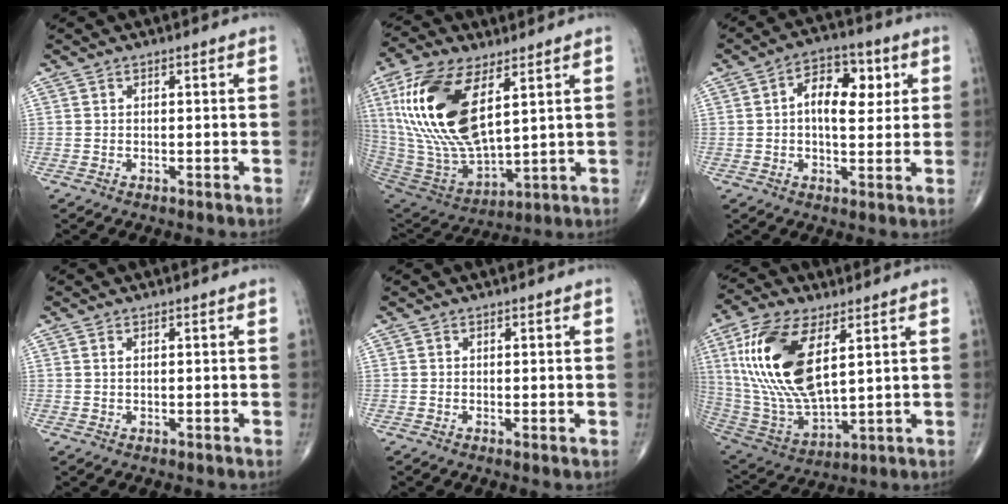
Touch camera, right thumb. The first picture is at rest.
{"total": 23.5, "force": [7.6, 10.7, 19.5], "torque": [-0.405, -0.028, 0.149]}
{"total": 9.9, "force": [1.9, 5.7, 7.9], "torque": [-0.096, 0.008, 0.024]}
{"total": 0.6, "force": [0.3, 0.2, 0.5], "torque": [-0.014, 0.005, 0.006]}
{"total": 0.5, "force": [0.1, 0.1, 0.5], "torque": [-0.011, -0.003, 0.000]}
{"total": 21.1, "force": [6.3, 9.5, 17.8], "torque": [-0.369, -0.026, 0.124]}